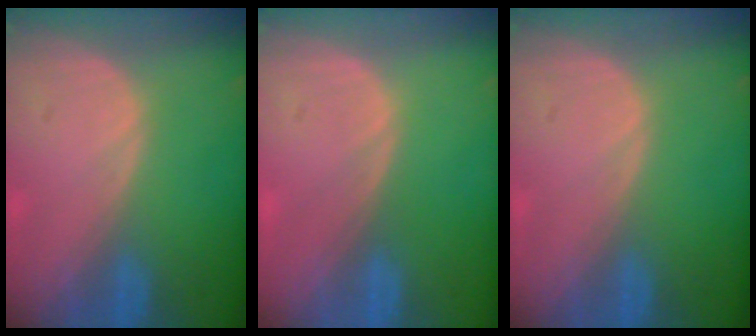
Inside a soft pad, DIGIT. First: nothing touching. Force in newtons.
{"total": 0.0}
{"total": 0.0}